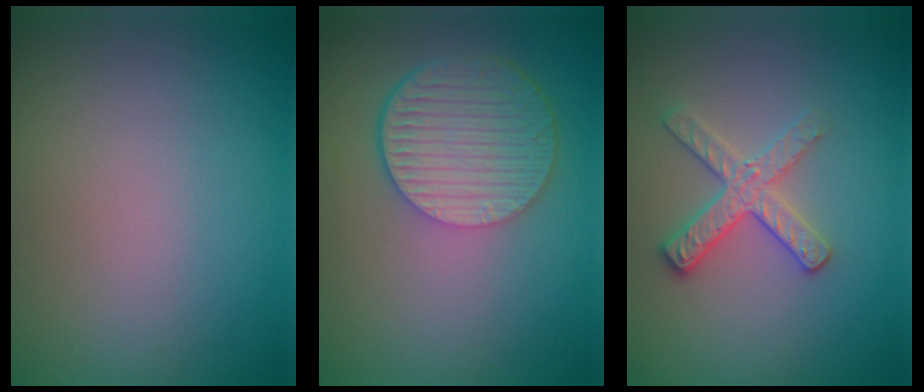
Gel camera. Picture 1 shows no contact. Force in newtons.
{"total": 6.2, "press": 4.4, "slide": 4.3}
{"total": 2.9, "press": 2.8, "slide": 0.8}